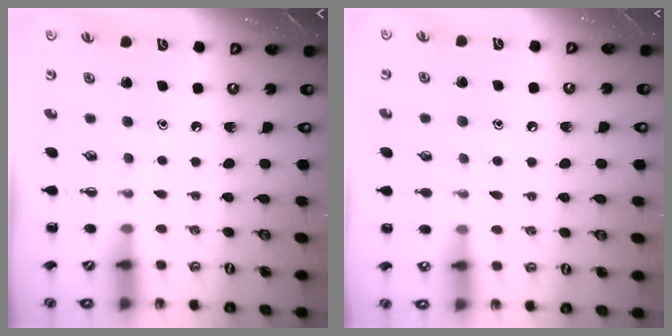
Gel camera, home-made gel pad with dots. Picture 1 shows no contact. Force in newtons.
{"total": 6.9, "press": 6.7, "slide": 1.8}